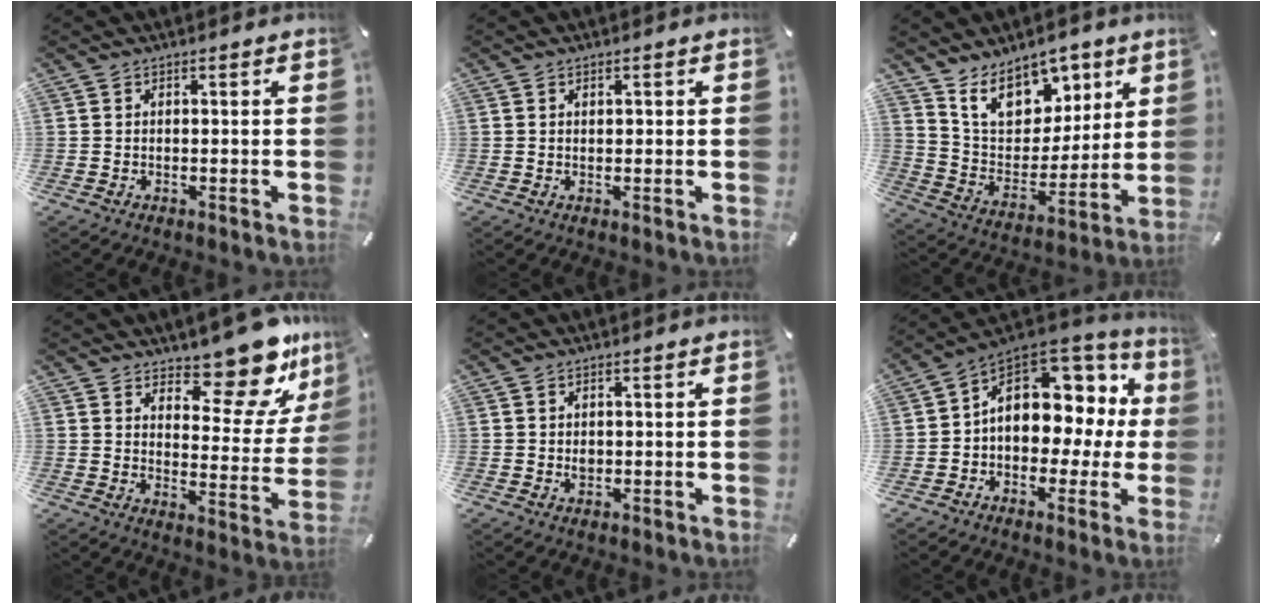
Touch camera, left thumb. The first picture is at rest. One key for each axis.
{"total": 0.5, "fx": 0.1, "fy": 0.4, "fz": 0.3, "tx": 0.002, "ty": -0.002, "tz": 0.000}
{"total": 14.6, "fx": 9.8, "fy": 9.6, "fz": 5.1, "tx": -0.095, "ty": -0.065, "tz": 0.184}
{"total": 15.7, "fx": 12.9, "fy": 5.7, "fz": 6.9, "tx": -0.074, "ty": -0.123, "tz": 0.211}
{"total": 1.1, "fx": 0.1, "fy": 1.0, "fz": 0.6, "tx": -0.014, "ty": 0.004, "tz": 0.000}
{"total": 12.5, "fx": 3.5, "fy": 9.3, "fz": 7.5, "tx": -0.104, "ty": -0.030, "tz": 0.065}